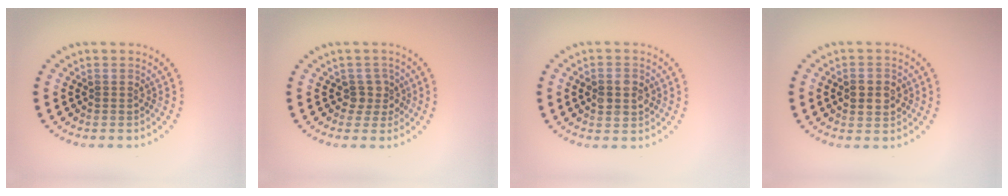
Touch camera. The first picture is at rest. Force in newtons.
{"total": 1.9, "press": 1.4, "slide": 1.2}
{"total": 2.8, "press": 2.8, "slide": 0.2}
{"total": 3.2, "press": 3.2, "slide": 0.2}